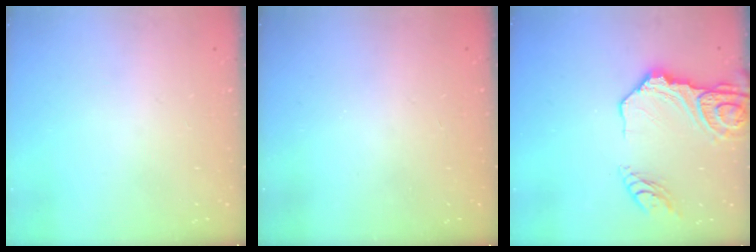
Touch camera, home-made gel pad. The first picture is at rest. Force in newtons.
{"total": 0.0}
{"total": 15.1, "press": 15.1, "slide": 1.5}